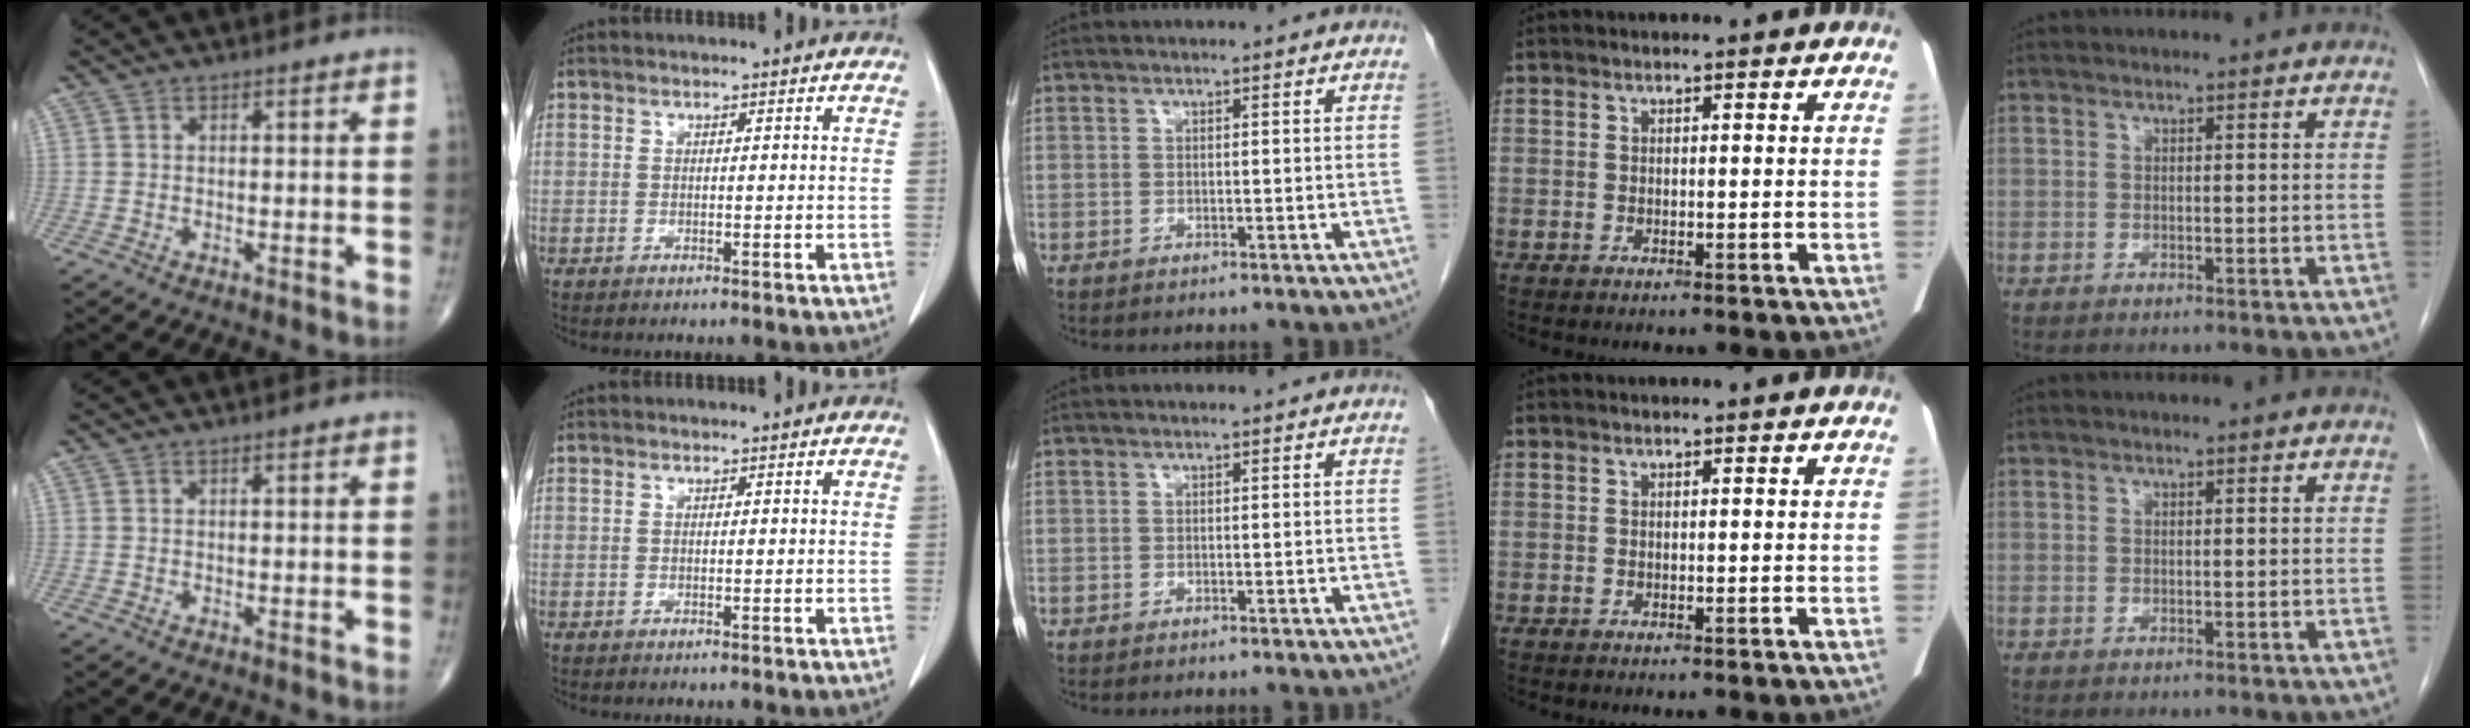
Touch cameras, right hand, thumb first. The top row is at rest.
{}